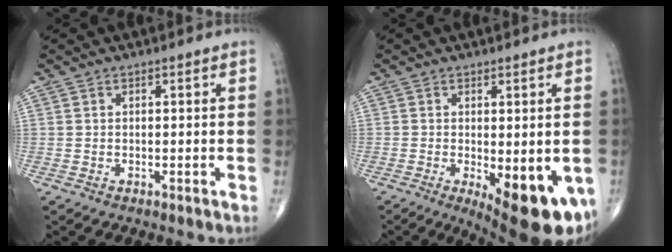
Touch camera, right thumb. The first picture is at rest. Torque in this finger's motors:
{"motor_torque": [-0.08, 0.79, 0.19, -0.21, 0.08]}